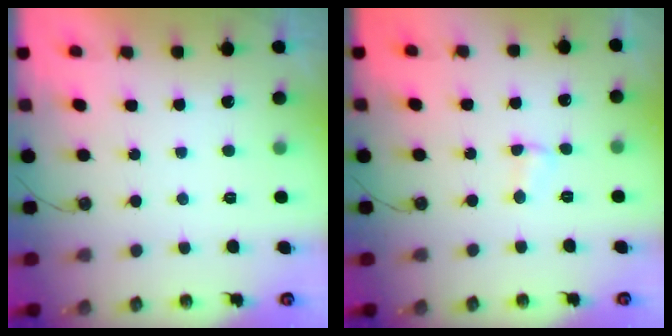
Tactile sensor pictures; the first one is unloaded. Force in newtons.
{"total": 2.8, "press": 2.8, "slide": 0.3}